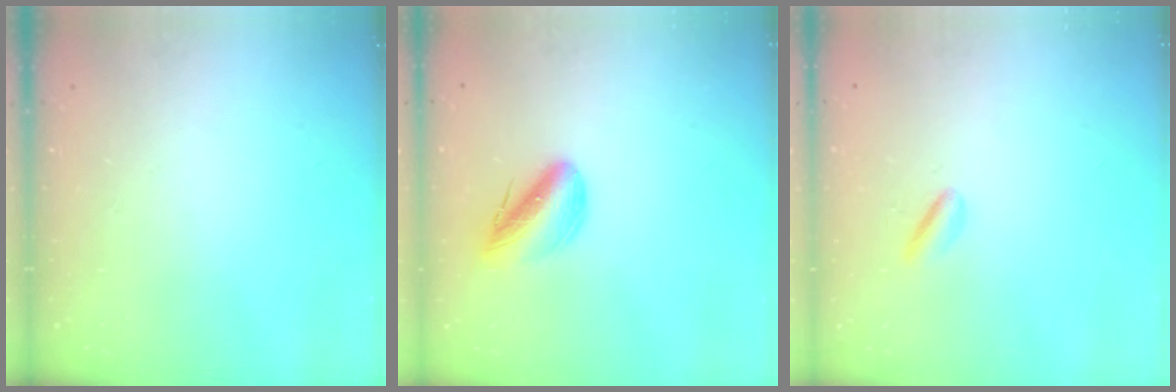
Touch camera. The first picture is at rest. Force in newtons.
{"total": 9.9, "press": 9.5, "slide": 2.6}
{"total": 2.5, "press": 2.4, "slide": 0.8}